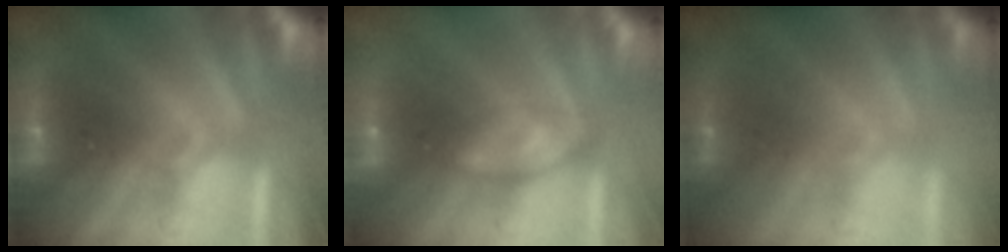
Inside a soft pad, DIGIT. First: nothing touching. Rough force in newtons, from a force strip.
{"total": 2.3}
{"total": 1.3}